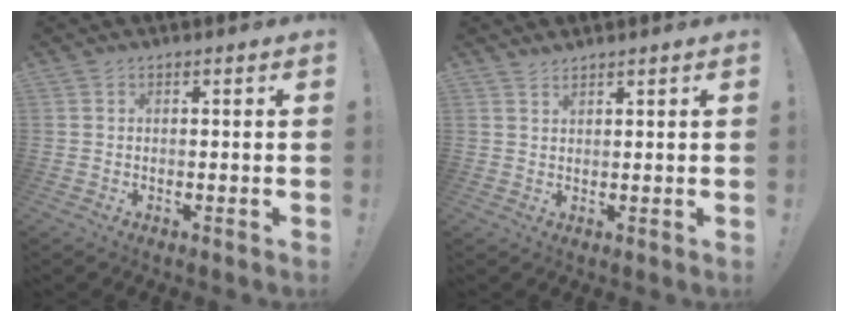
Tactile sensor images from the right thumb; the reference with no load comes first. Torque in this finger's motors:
{"motor_torque": [0.37, 0.19, 0.03, 0.16, -0.02]}